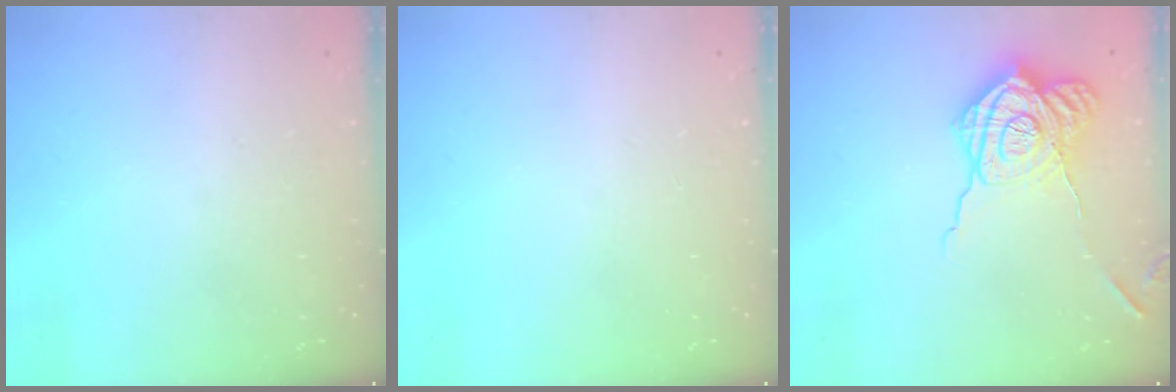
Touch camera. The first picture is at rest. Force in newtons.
{"total": 0.0}
{"total": 18.6, "press": 18.6, "slide": 1.4}